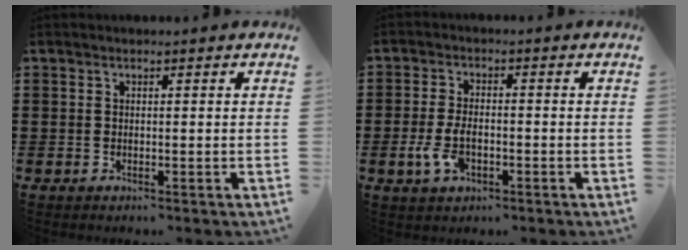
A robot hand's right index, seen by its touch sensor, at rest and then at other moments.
{"total": 4.9, "force": [-1.6, 2.5, 3.8], "torque": [-0.087, -0.004, -0.031]}